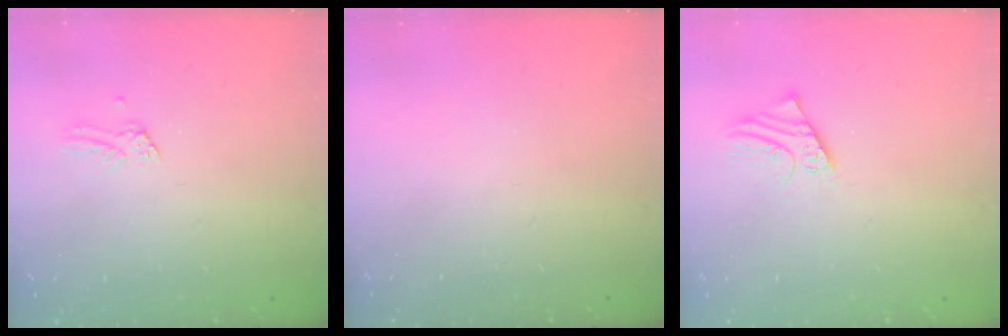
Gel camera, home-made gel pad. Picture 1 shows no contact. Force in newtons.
{"total": 0.0}
{"total": 2.3, "press": 2.3, "slide": 0.2}